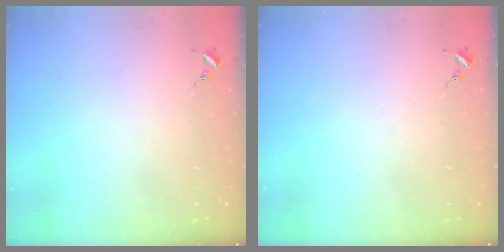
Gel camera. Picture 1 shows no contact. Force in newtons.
{"total": 0.0}